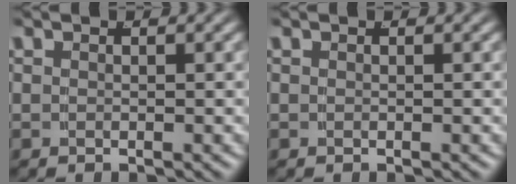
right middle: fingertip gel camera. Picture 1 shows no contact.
{"total": 0.0}